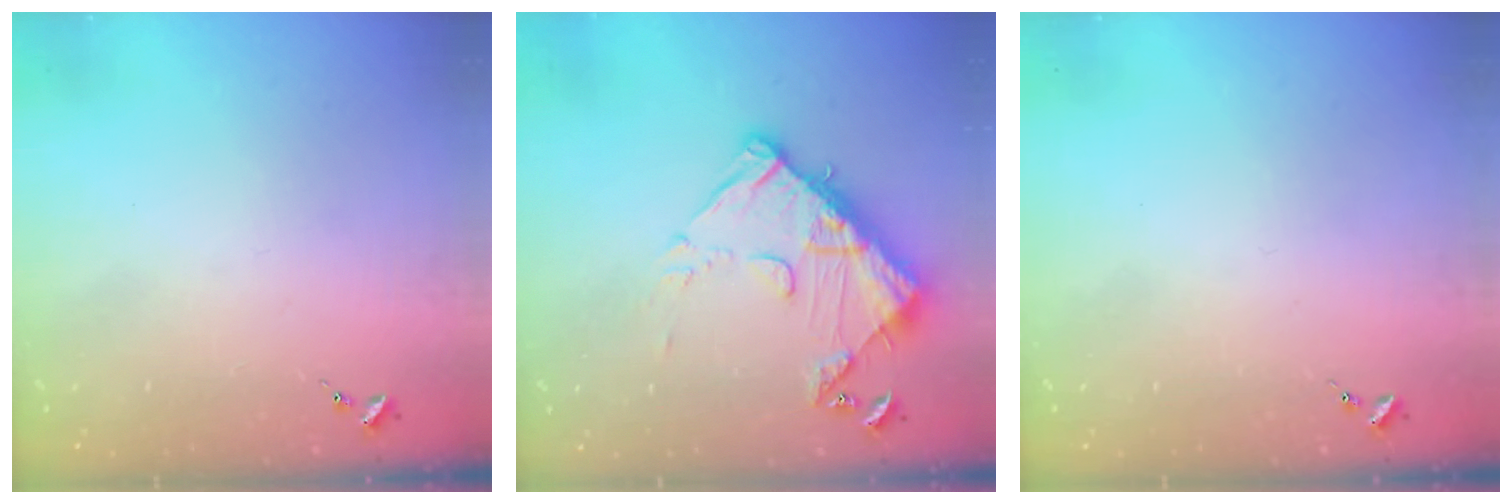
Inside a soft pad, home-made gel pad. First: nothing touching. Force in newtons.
{"total": 13.0, "press": 13.0, "slide": 1.3}
{"total": 0.0}